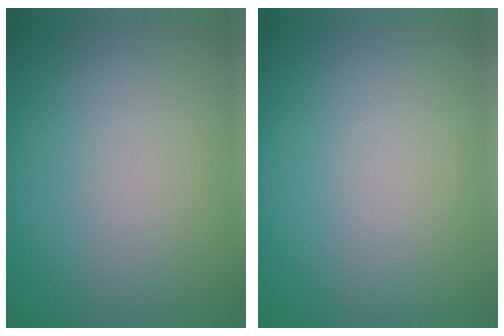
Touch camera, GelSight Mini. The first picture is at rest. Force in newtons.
{"total": 0.0}